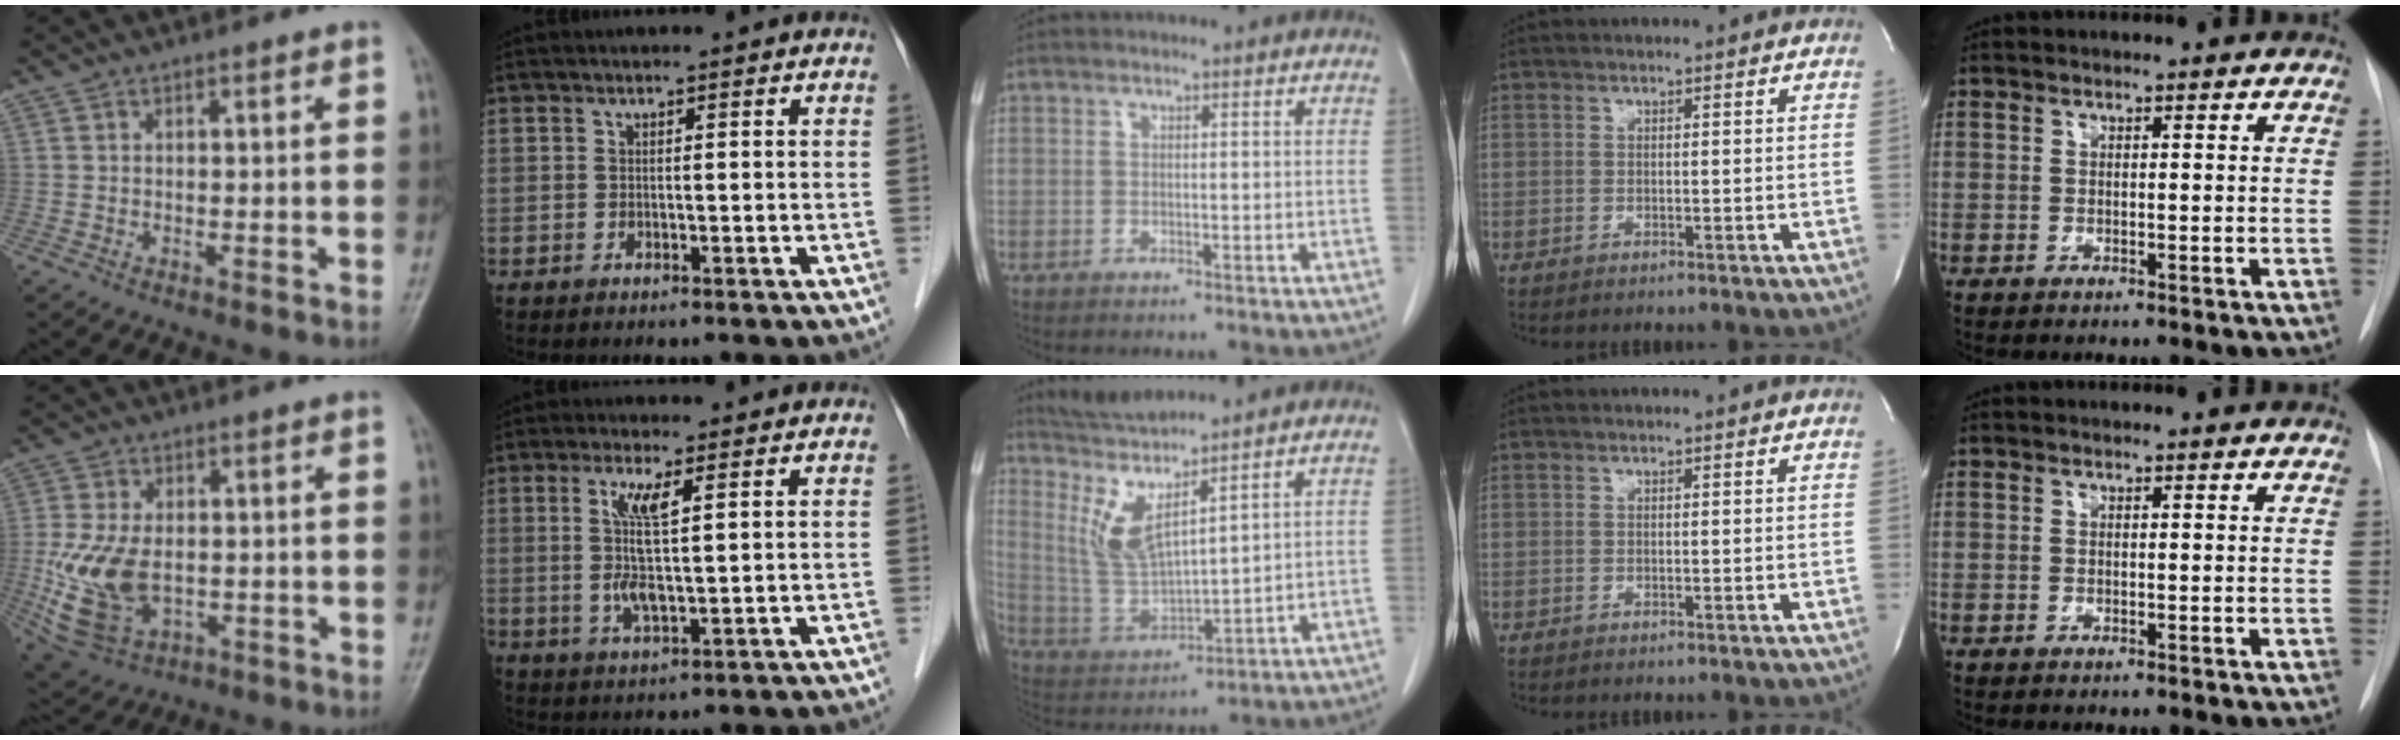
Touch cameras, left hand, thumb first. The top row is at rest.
{"thumb": {"total": 13.2, "force": [-1.6, 8.5, 10.0], "torque": [-0.199, -0.010, -0.015]}, "index": {"total": 6.4, "force": [1.5, 0.5, 6.2], "torque": [-0.131, -0.006, 0.030]}, "middle": {"total": 8.3, "force": [6.7, -0.6, 4.9], "torque": [-0.119, -0.022, 0.150]}}